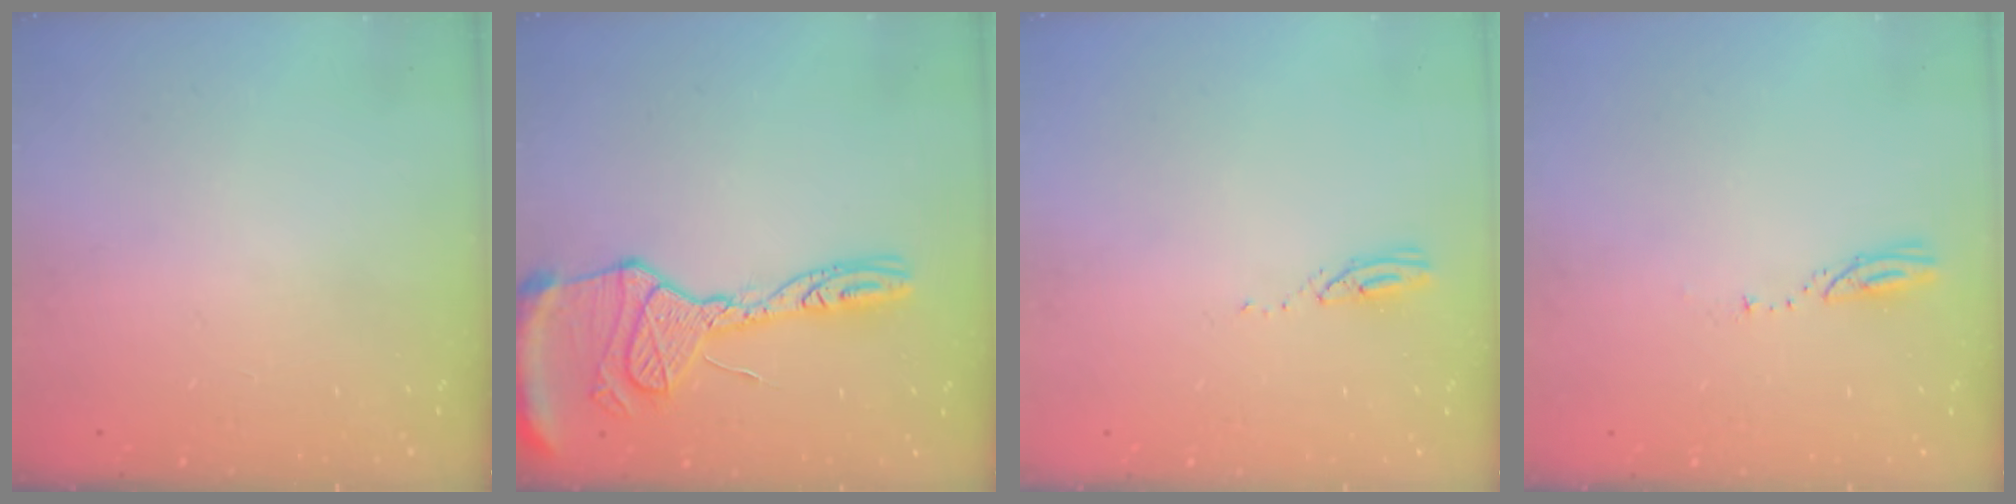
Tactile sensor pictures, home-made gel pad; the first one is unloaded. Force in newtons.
{"total": 17.8, "press": 17.7, "slide": 1.7}
{"total": 3.1, "press": 3.1, "slide": 0.1}
{"total": 3.1, "press": 3.1, "slide": 0.2}